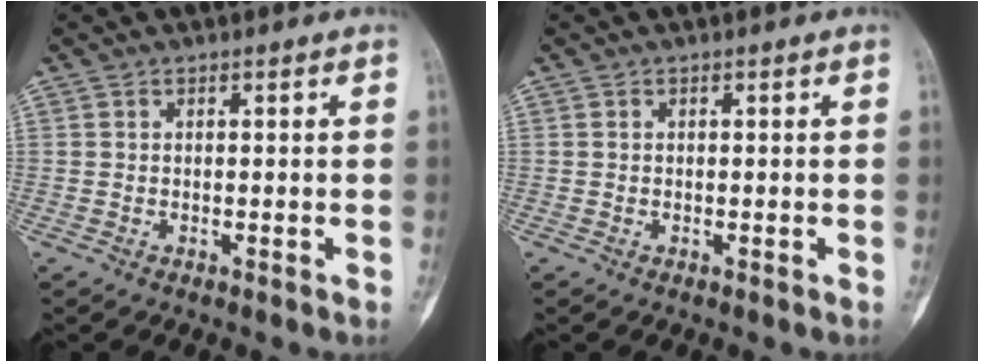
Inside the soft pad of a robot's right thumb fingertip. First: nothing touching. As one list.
[{"total": 0.0}]